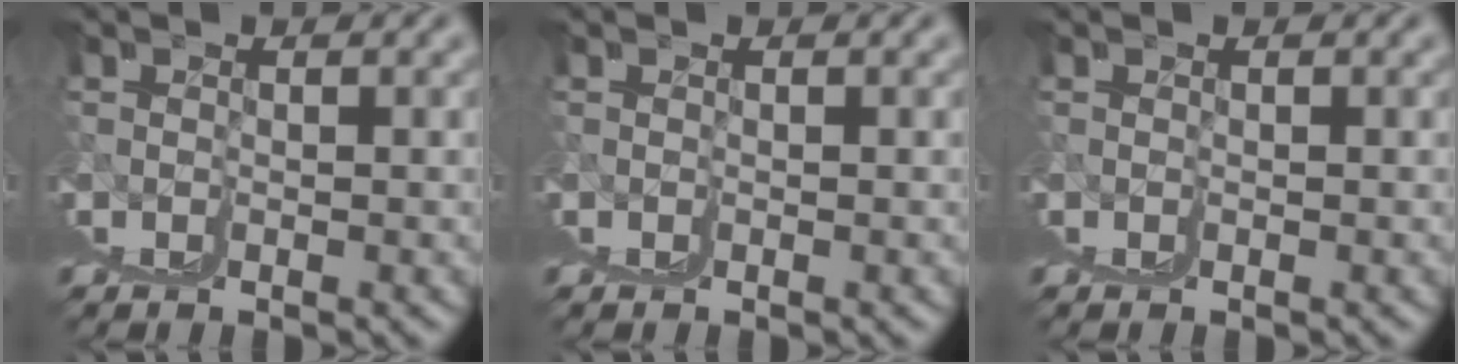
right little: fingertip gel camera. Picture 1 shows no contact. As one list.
[{"total": 0.0}, {"total": 0.0}]